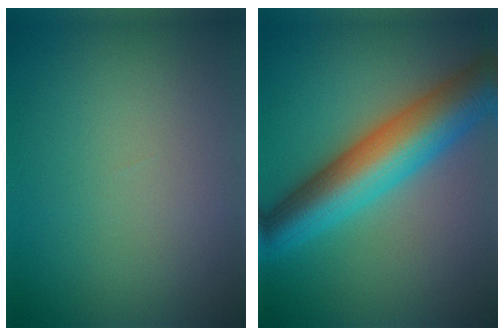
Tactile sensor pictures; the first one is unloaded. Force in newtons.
{"total": 9.8, "press": 9.8, "slide": 0.1}